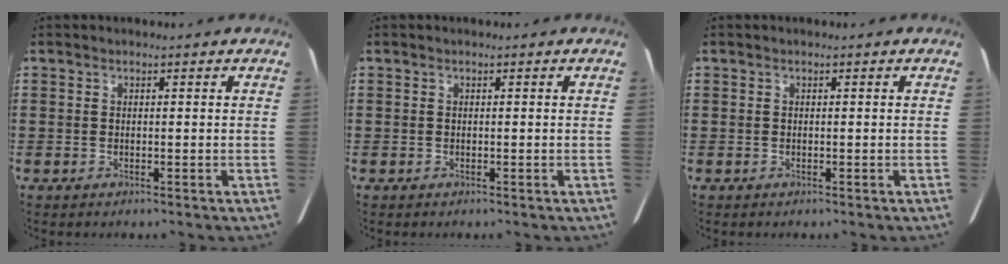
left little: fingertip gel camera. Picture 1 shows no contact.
{"total": 0.0}
{"total": 0.0}